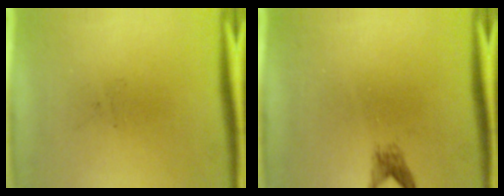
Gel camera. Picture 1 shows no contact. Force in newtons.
{"total": 1.5}